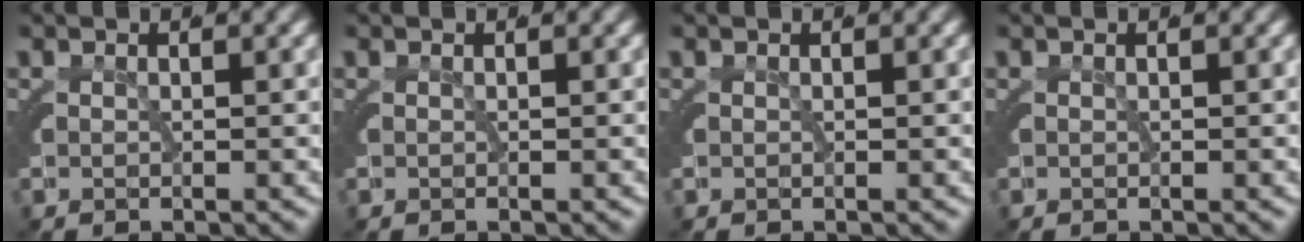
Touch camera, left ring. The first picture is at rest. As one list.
[{"total": 0.0}, {"total": 0.0}, {"total": 0.0}]